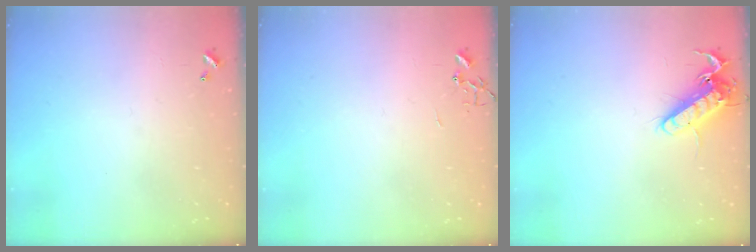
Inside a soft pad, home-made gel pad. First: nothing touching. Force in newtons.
{"total": 0.0}
{"total": 13.5, "press": 13.3, "slide": 1.9}